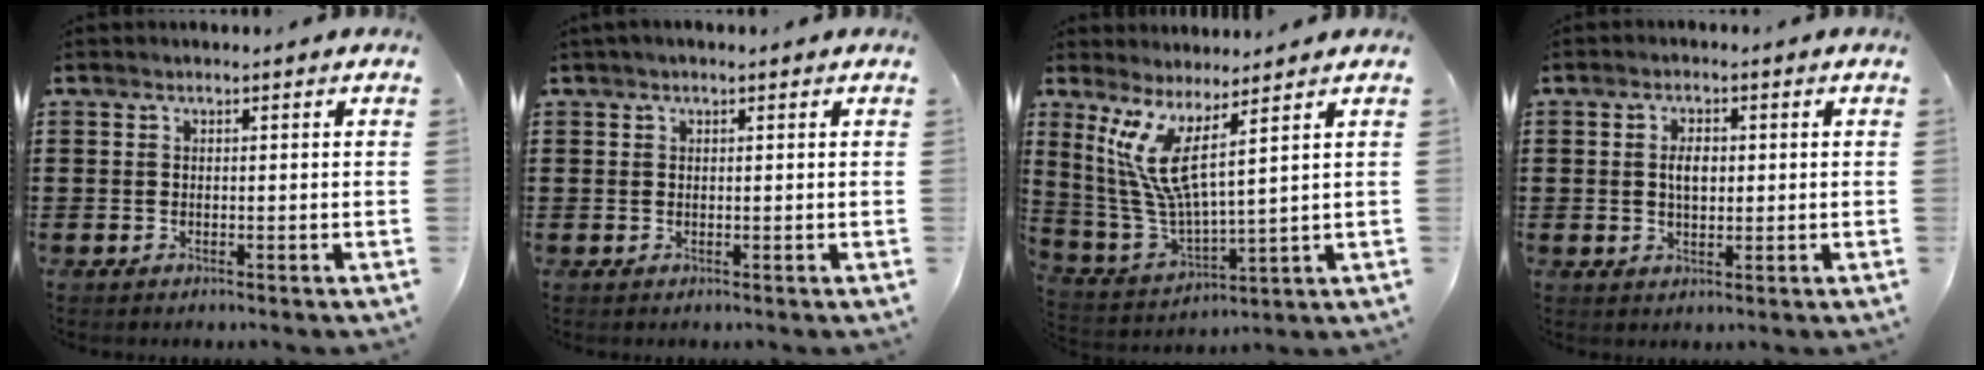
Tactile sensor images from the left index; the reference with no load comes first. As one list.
[{"total": 0.7, "force": [0.3, 0.2, 0.5], "torque": [-0.011, 0.003, 0.005]}, {"total": 9.2, "force": [5.3, 1.4, 7.3], "torque": [-0.181, -0.040, 0.090]}, {"total": 2.8, "force": [0.3, 1.5, 2.4], "torque": [-0.049, 0.007, 0.003]}]